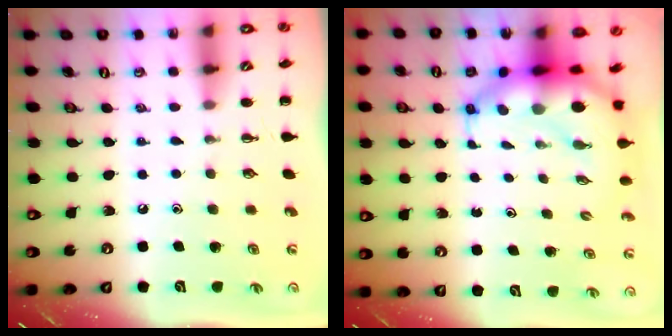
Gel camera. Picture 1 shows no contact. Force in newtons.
{"total": 8.5, "press": 8.3, "slide": 2.1}